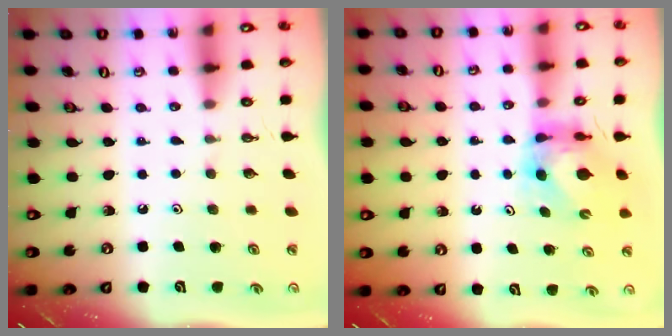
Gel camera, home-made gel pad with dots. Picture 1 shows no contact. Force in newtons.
{"total": 6.2, "press": 6.1, "slide": 0.8}